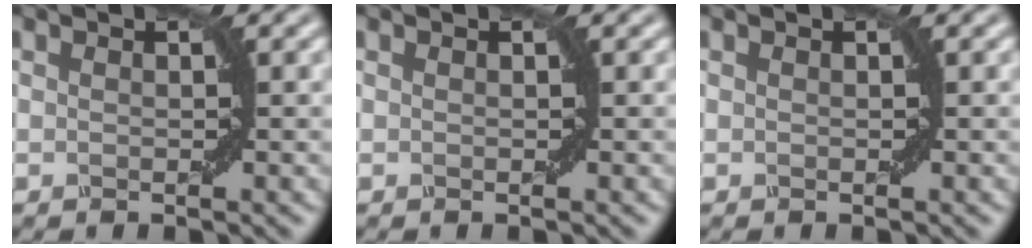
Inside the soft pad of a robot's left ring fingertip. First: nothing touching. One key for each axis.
{"total": 0.0}
{"total": 0.0}